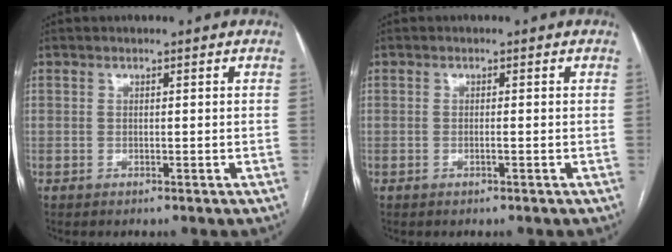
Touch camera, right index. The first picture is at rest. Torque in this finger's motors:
{"motor_torque": [-0.13, 0.14, -0.04, -0.01]}